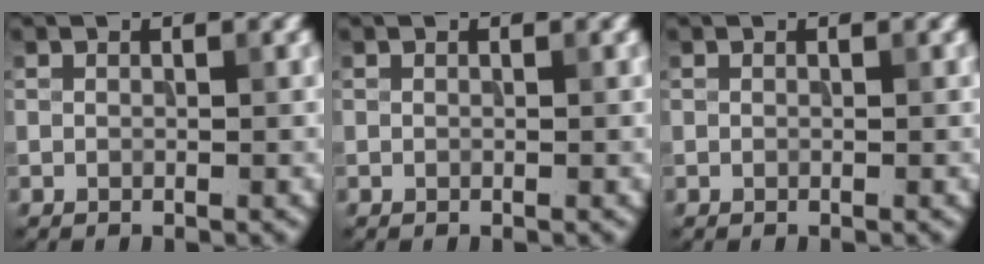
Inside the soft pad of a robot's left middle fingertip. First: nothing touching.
{"total": 0.0}
{"total": 0.0}